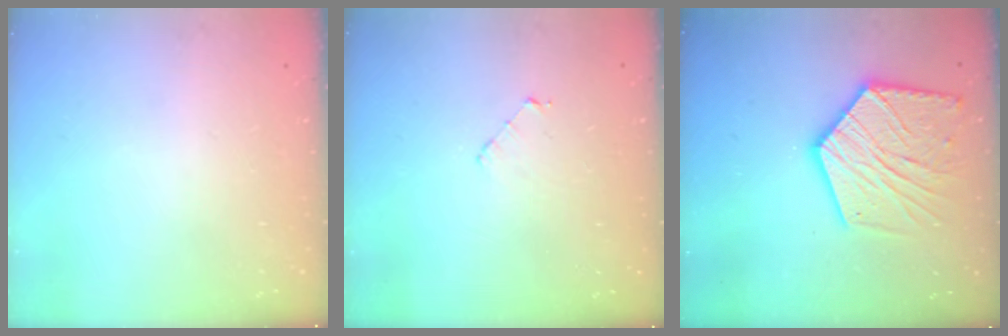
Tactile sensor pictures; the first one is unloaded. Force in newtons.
{"total": 3.5, "press": 3.5, "slide": 0.3}
{"total": 18.2, "press": 18.2, "slide": 1.4}